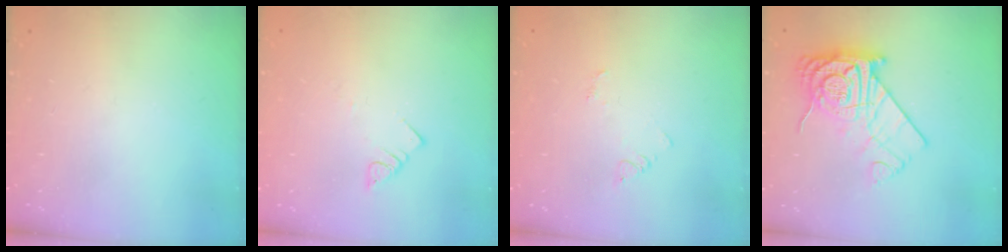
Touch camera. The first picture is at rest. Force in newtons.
{"total": 3.0, "press": 3.0, "slide": 0.1}
{"total": 2.9, "press": 2.9, "slide": 0.3}
{"total": 18.7, "press": 18.7, "slide": 1.0}